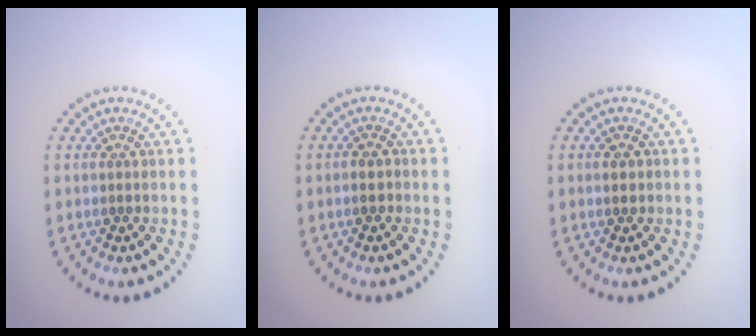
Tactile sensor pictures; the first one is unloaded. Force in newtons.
{"total": 1.1, "press": 1.1, "slide": 0.3}
{"total": 1.1, "press": 1.1, "slide": 0.1}